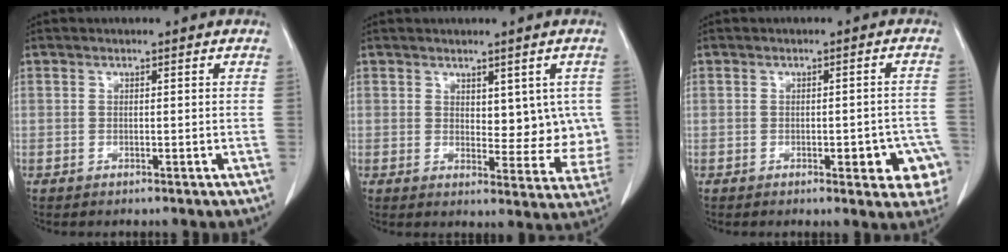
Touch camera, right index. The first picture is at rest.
{"total": 6.8, "force": [1.6, 3.8, 5.4], "torque": [-0.047, -0.003, 0.026]}
{"total": 7.2, "force": [-3.0, 2.4, 6.1], "torque": [-0.054, 0.007, -0.034]}